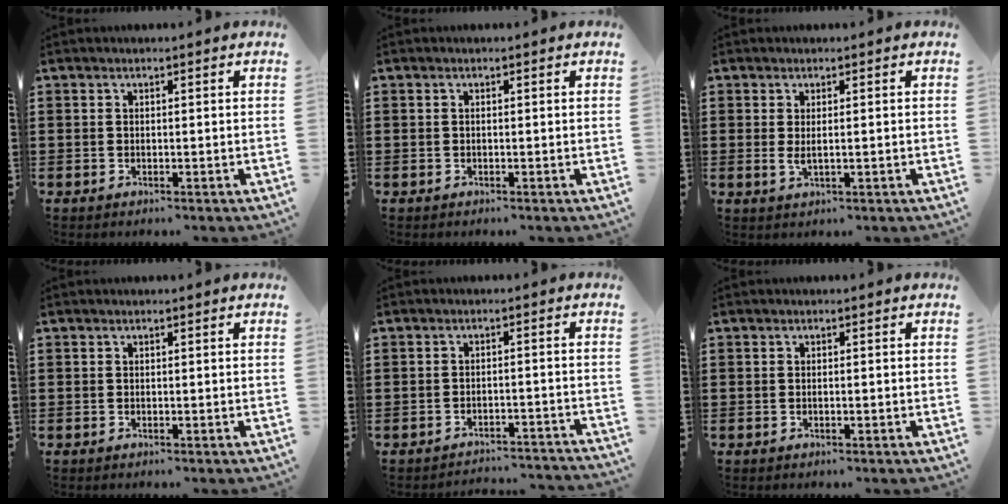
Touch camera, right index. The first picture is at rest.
{"total": 0.0}
{"total": 2.1, "force": [0.1, 0.3, 2.1], "torque": [-0.046, -0.009, 0.000]}
{"total": 0.0}
{"total": 2.7, "force": [-2.7, 0.1, 0.0], "torque": [-0.006, -0.001, -0.057]}
{"total": 0.6, "force": [-0.2, 0.0, 0.5], "torque": [-0.010, -0.004, -0.003]}